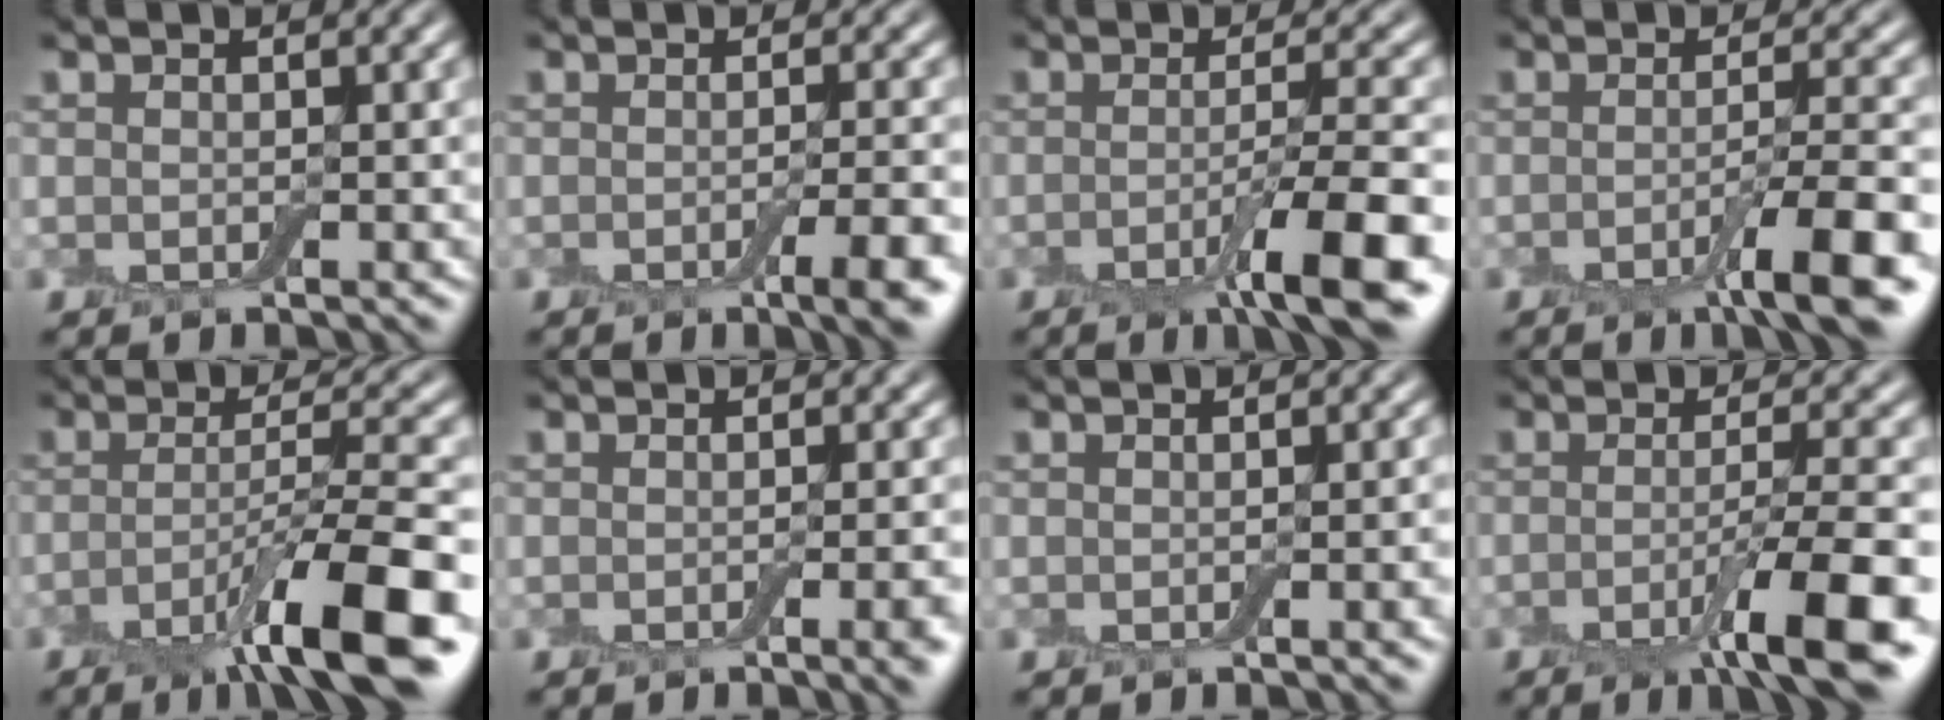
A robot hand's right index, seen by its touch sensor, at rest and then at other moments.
{"total": 5.2, "force": [-2.6, 1.2, 4.3], "torque": [-0.054, -0.003, -0.034]}
{"total": 6.7, "force": [-3.0, 1.0, 6.0], "torque": [-0.088, 0.000, -0.050]}
{"total": 6.0, "force": [-2.8, 0.9, 5.2], "torque": [-0.076, 0.001, -0.046]}
{"total": 9.0, "force": [-4.4, 1.5, 7.7], "torque": [-0.110, 0.008, -0.081]}
{"total": 4.1, "force": [-1.7, 1.3, 3.5], "torque": [-0.033, -0.006, -0.015]}
{"total": 2.0, "force": [-0.5, 0.4, 1.8], "torque": [-0.023, -0.001, -0.007]}
{"total": 7.4, "force": [-3.2, 1.1, 6.6], "torque": [-0.095, 0.001, -0.056]}